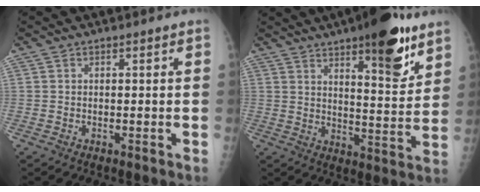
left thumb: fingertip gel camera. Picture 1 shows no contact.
{"total": 16.0, "force": [9.8, 4.6, 11.8], "torque": [-0.134, -0.060, 0.144]}